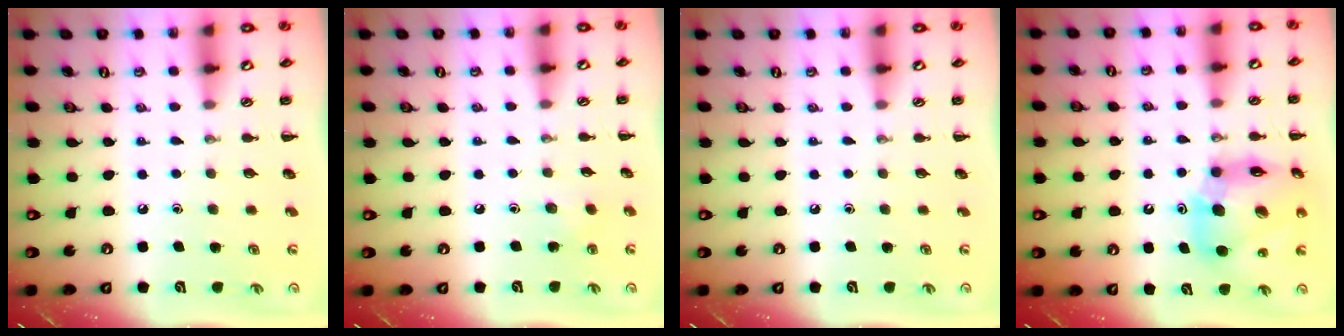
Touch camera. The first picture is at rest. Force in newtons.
{"total": 4.3, "press": 4.1, "slide": 1.1}
{"total": 0.0}
{"total": 15.0, "press": 14.4, "slide": 4.0}